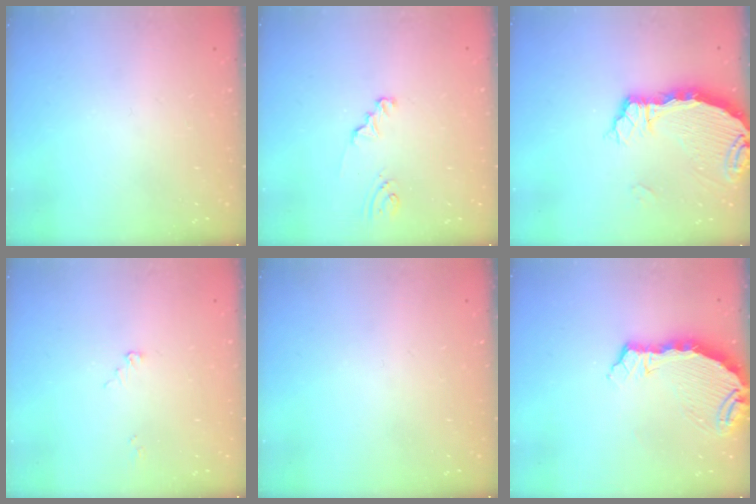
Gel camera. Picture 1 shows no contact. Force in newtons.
{"total": 1.5, "press": 1.4, "slide": 0.1}
{"total": 5.6, "press": 5.6, "slide": 0.4}
{"total": 2.4, "press": 2.4, "slide": 0.3}
{"total": 0.0}
{"total": 8.0, "press": 7.0, "slide": 3.8}